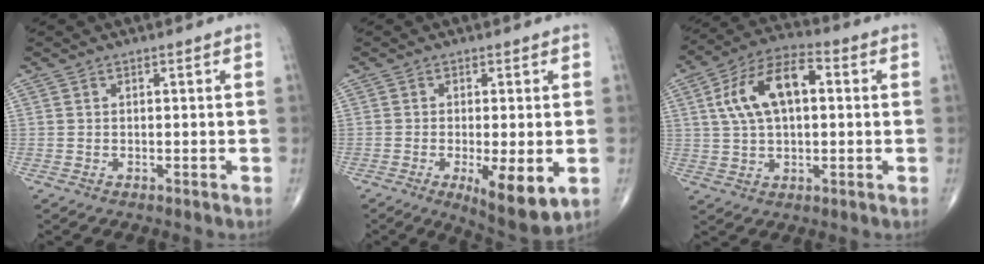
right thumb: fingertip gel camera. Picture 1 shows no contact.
{"total": 9.7, "force": [-2.7, 2.9, 8.9], "torque": [-0.134, -0.023, -0.036]}
{"total": 13.6, "force": [2.7, 7.1, 11.3], "torque": [-0.208, 0.027, 0.044]}